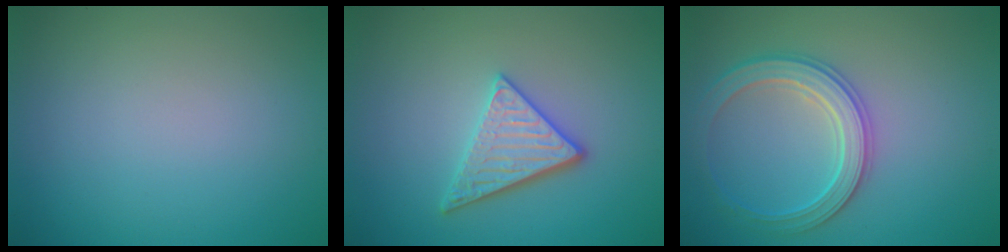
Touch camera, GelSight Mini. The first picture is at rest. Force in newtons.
{"total": 3.3, "press": 3.0, "slide": 1.5}
{"total": 3.7, "press": 3.6, "slide": 0.6}